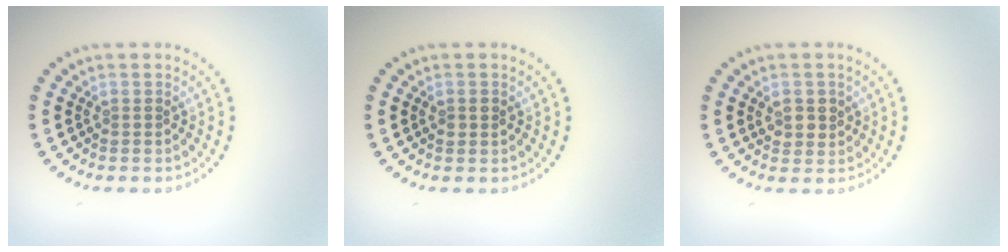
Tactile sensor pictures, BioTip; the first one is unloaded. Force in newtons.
{"total": 1.0, "press": 1.0, "slide": 0.1}
{"total": 2.0, "press": 1.9, "slide": 0.6}